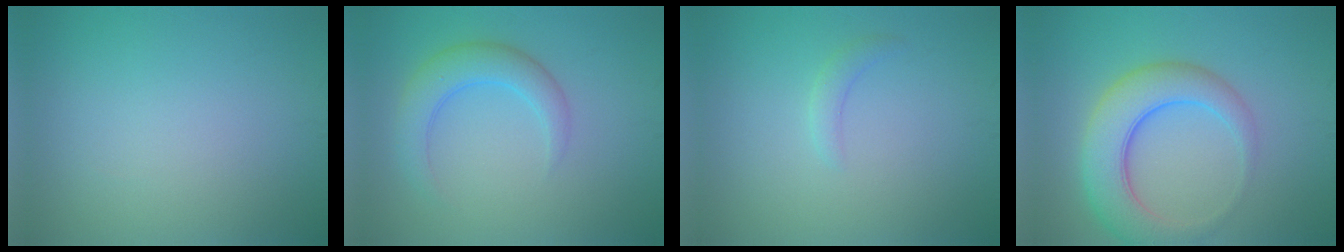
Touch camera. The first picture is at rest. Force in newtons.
{"total": 3.6, "press": 3.6, "slide": 0.2}
{"total": 1.2, "press": 1.2, "slide": 0.1}
{"total": 6.7, "press": 6.7, "slide": 0.4}